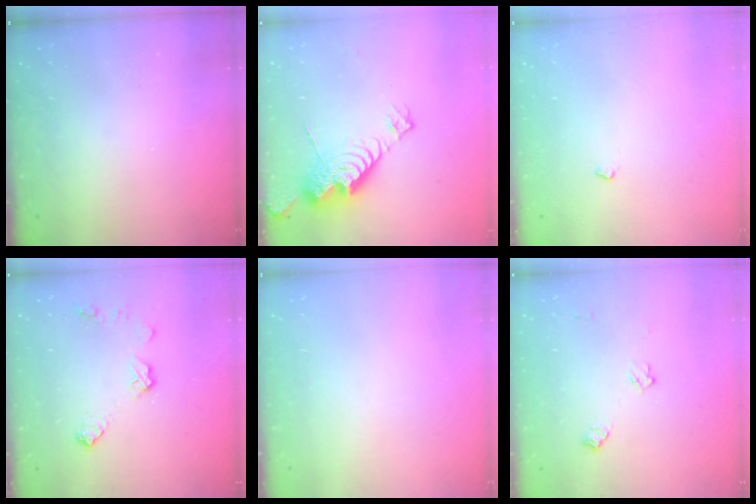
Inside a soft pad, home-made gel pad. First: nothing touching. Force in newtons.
{"total": 13.6, "press": 13.6, "slide": 1.3}
{"total": 2.9, "press": 2.9, "slide": 0.5}
{"total": 8.4, "press": 8.4, "slide": 0.3}
{"total": 0.0}
{"total": 6.4, "press": 6.3, "slide": 0.9}